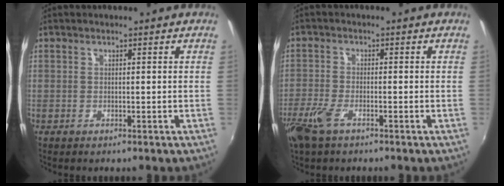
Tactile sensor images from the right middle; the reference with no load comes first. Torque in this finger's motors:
{"motor_torque": [0.74, -0.67, 0.25, 0.08]}